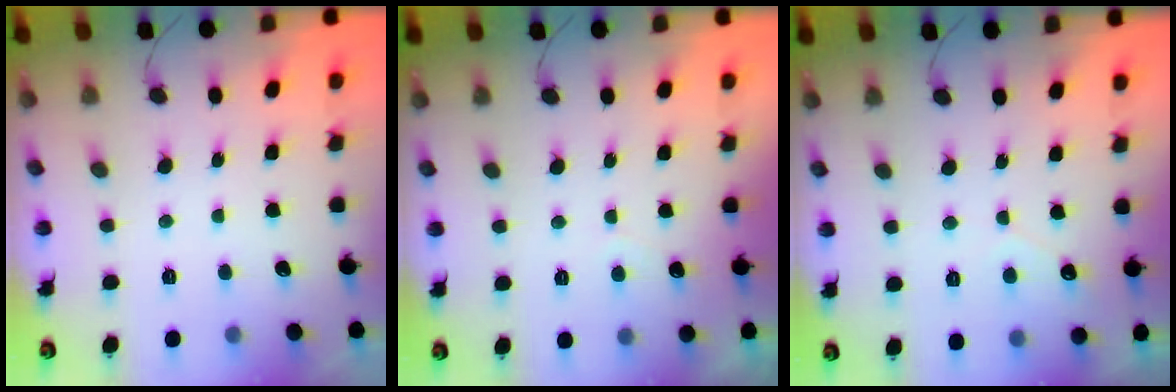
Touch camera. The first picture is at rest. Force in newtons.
{"total": 1.8, "press": 1.8, "slide": 0.1}
{"total": 2.2, "press": 2.2, "slide": 0.1}